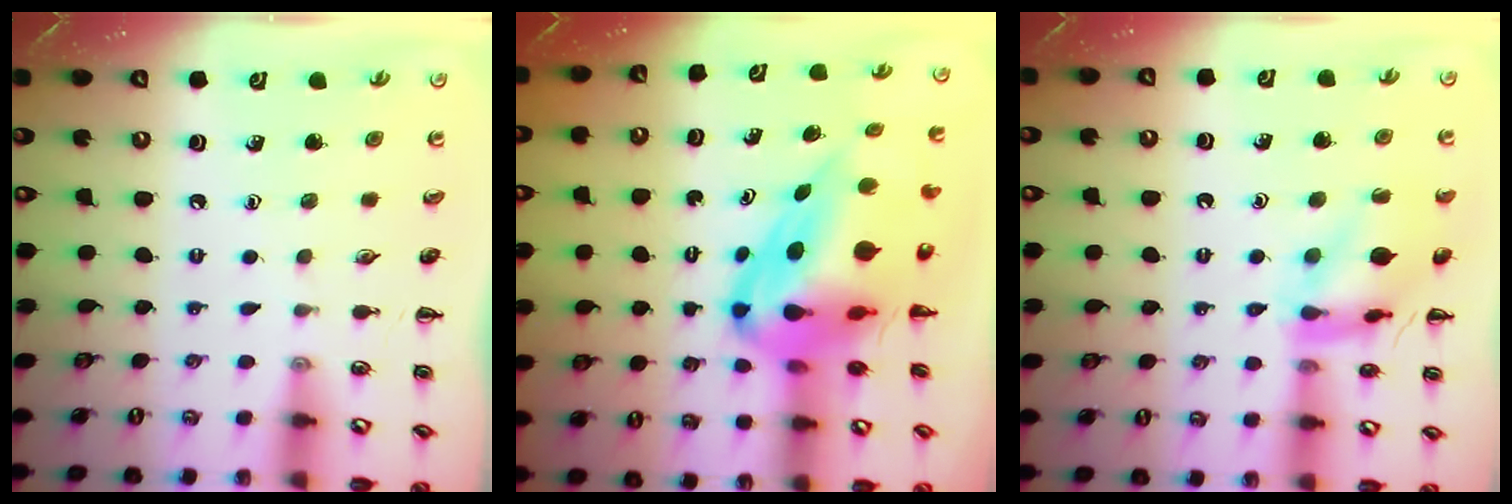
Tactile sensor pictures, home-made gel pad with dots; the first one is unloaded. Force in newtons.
{"total": 11.5, "press": 10.9, "slide": 3.6}
{"total": 12.8, "press": 12.7, "slide": 1.3}